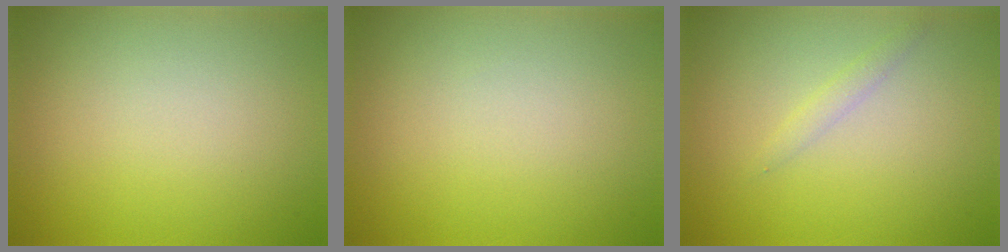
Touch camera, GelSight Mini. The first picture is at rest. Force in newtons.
{"total": 0.0}
{"total": 1.0, "press": 0.9, "slide": 0.1}